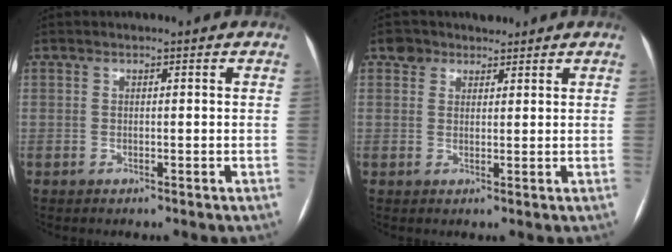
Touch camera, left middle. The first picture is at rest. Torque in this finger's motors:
{"motor_torque": [0.00, 0.00, -0.01, -0.01]}